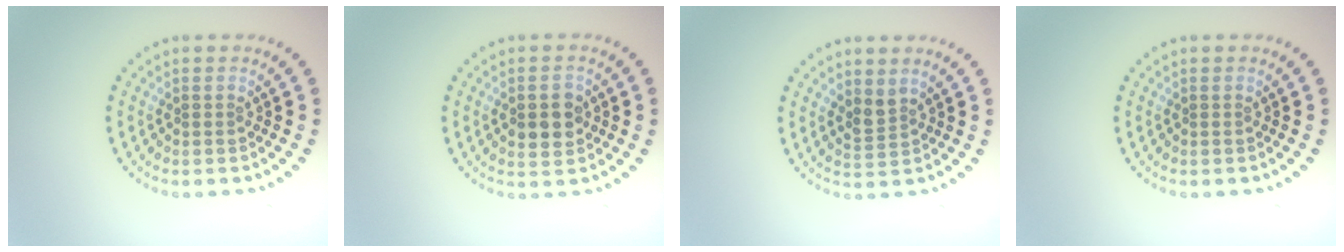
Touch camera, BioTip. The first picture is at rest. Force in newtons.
{"total": 3.2, "press": 3.2, "slide": 0.2}
{"total": 1.4, "press": 1.0, "slide": 1.0}
{"total": 0.0}